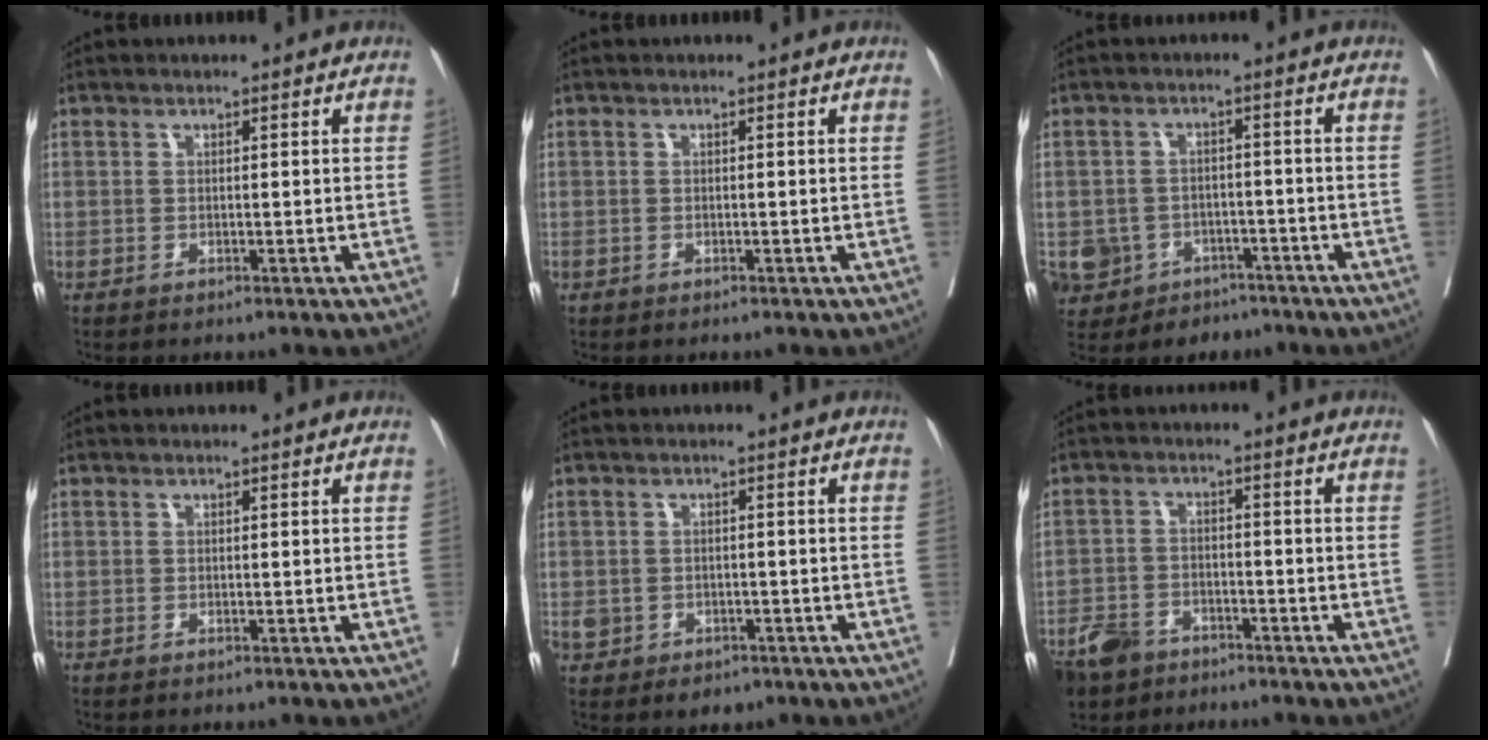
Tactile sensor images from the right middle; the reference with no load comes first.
{"total": 0.0}
{"total": 8.2, "force": [-4.6, 6.6, 1.6], "torque": [-0.039, 0.009, -0.062]}
{"total": 0.0}
{"total": 4.0, "force": [-2.1, 3.2, 1.4], "torque": [-0.013, 0.008, -0.021]}
{"total": 7.1, "force": [-5.3, 4.0, 2.6], "torque": [-0.056, -0.006, -0.095]}